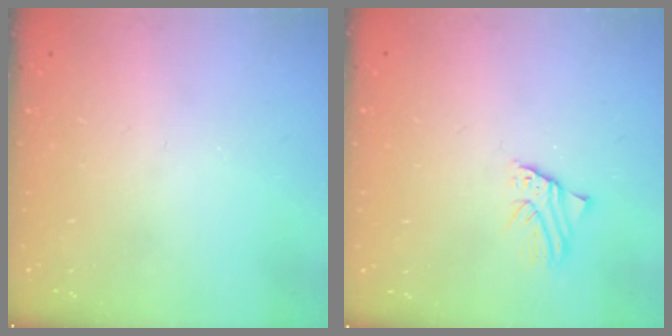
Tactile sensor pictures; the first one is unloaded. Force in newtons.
{"total": 1.8, "press": 1.8, "slide": 0.2}